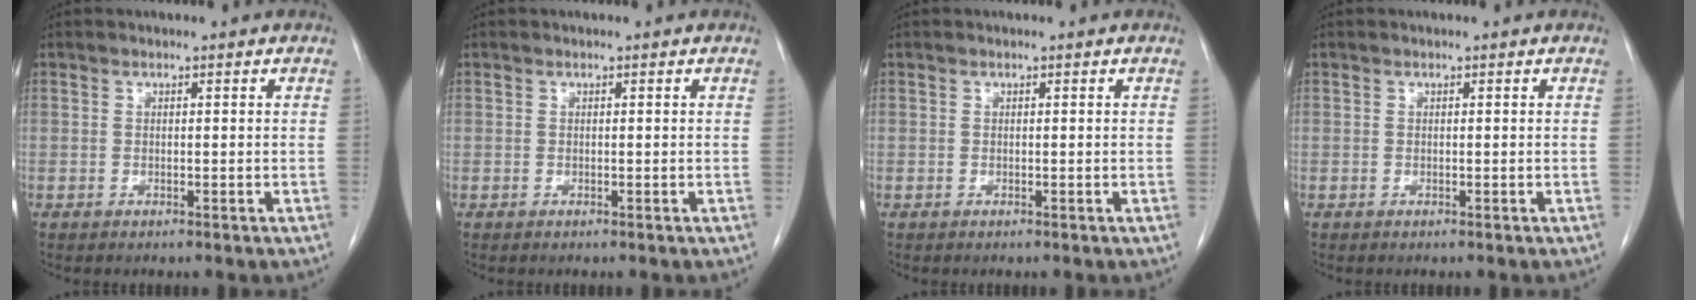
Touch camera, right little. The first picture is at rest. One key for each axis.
{"total": 0.0}
{"total": 0.0}
{"total": 0.0}